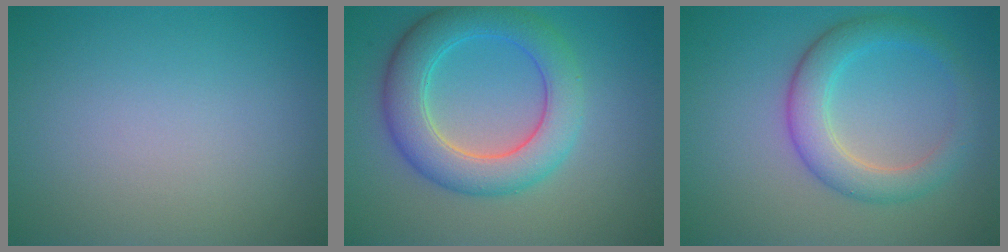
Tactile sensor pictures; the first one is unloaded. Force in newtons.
{"total": 6.4, "press": 6.4, "slide": 0.2}
{"total": 4.2, "press": 4.2, "slide": 0.1}